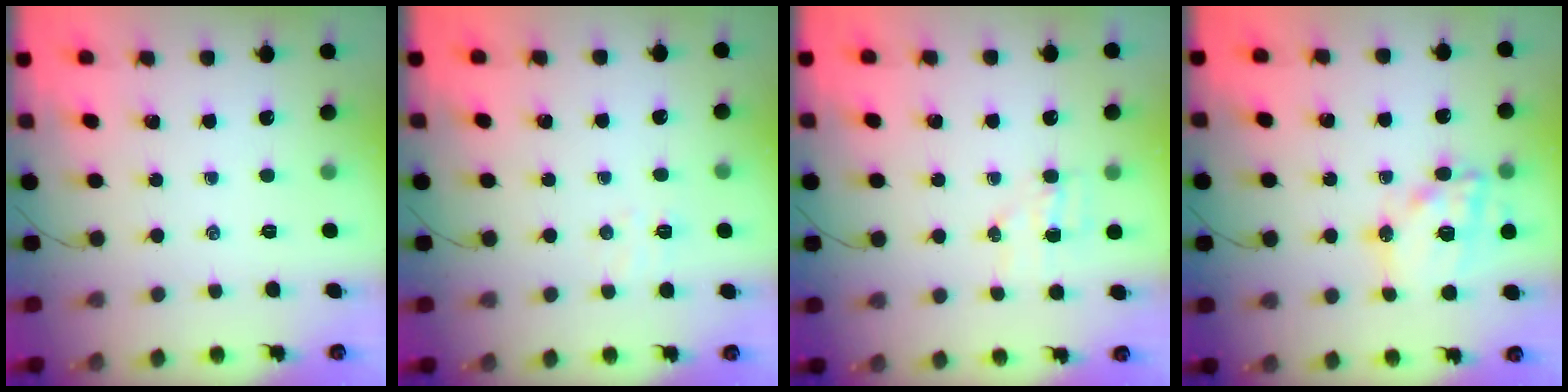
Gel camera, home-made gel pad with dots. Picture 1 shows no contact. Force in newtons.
{"total": 4.1, "press": 4.0, "slide": 0.9}
{"total": 5.6, "press": 5.5, "slide": 1.2}
{"total": 15.6, "press": 15.2, "slide": 3.7}